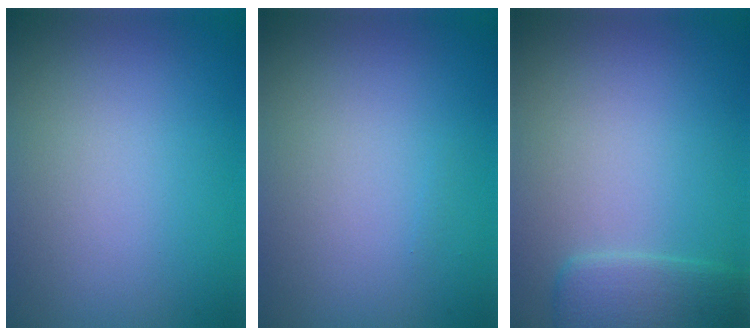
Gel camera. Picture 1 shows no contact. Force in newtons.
{"total": 0.0}
{"total": 2.9, "press": 2.8, "slide": 0.2}